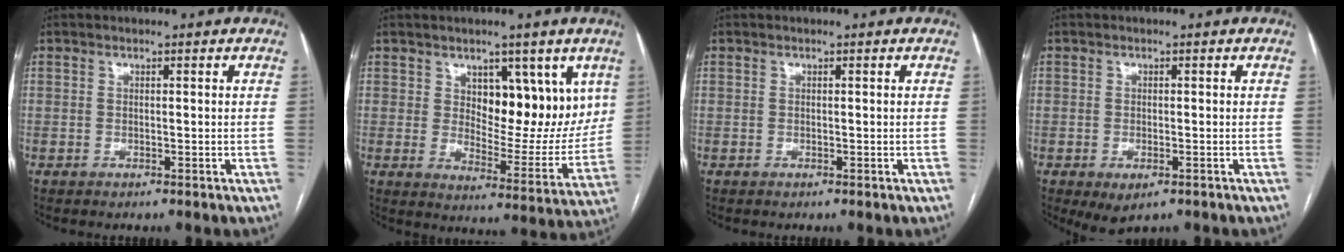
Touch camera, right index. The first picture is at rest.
{"total": 11.9, "force": [5.2, 6.0, 9.0], "torque": [-0.107, -0.003, 0.090]}
{"total": 0.0}
{"total": 3.5, "force": [-1.7, 1.7, 2.6], "torque": [-0.039, -0.006, -0.016]}